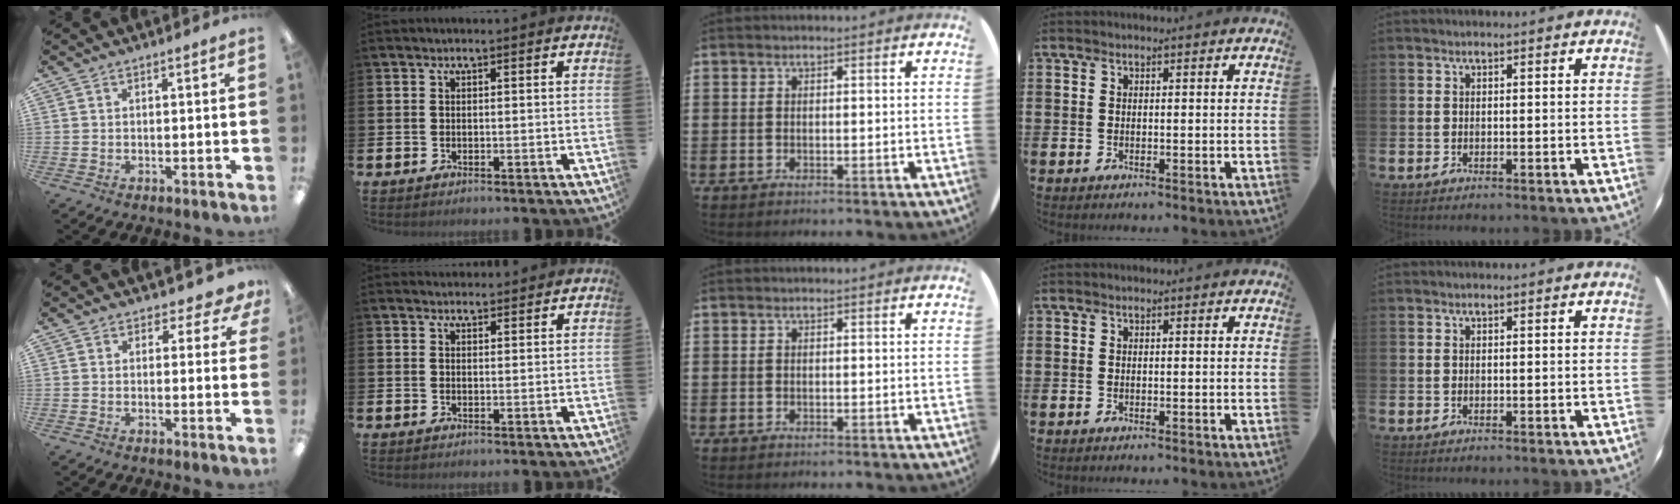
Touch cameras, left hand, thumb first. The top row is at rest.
{"thumb": {"total": 3.1, "force": [1.8, 2.1, 1.3], "torque": [-0.005, -0.009, 0.029]}, "index": {"total": 2.2, "force": [2.1, 0.6, 0.0], "torque": [0.006, -0.010, 0.037]}}